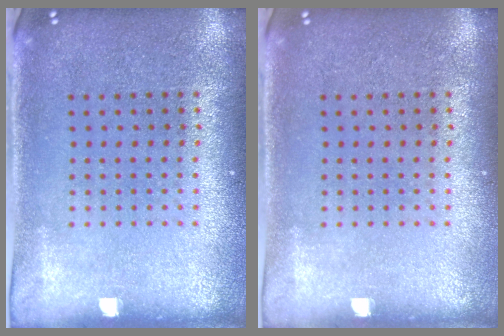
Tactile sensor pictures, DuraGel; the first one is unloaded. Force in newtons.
{"total": 0.0}